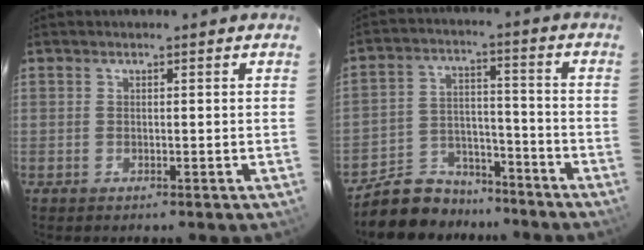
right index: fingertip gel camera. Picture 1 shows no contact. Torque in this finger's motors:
{"motor_torque": [0.70, -0.82, 0.00, -0.04]}